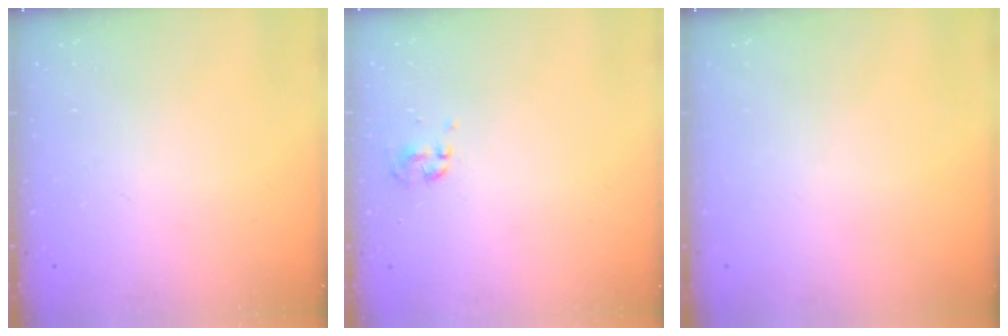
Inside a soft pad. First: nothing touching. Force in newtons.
{"total": 0.0}
{"total": 0.0}